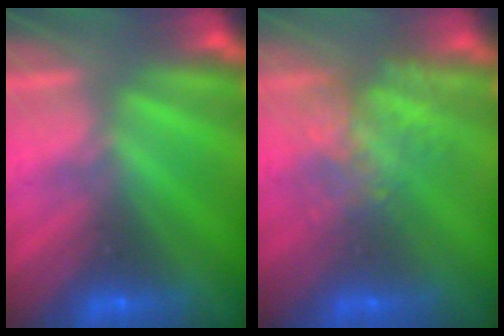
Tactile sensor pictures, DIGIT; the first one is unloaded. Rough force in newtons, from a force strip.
{"total": 7.1}